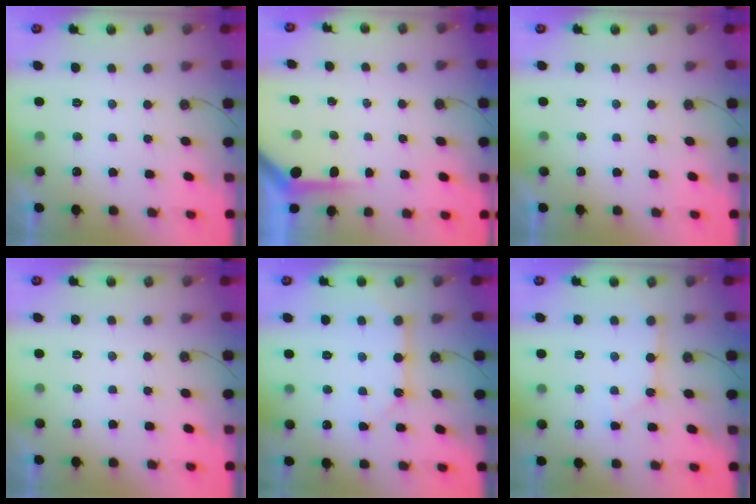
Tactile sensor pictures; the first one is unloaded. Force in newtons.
{"total": 3.8, "press": 3.8, "slide": 0.4}
{"total": 0.0}
{"total": 0.0}
{"total": 8.4, "press": 8.4, "slide": 0.8}
{"total": 2.9, "press": 2.9, "slide": 0.4}